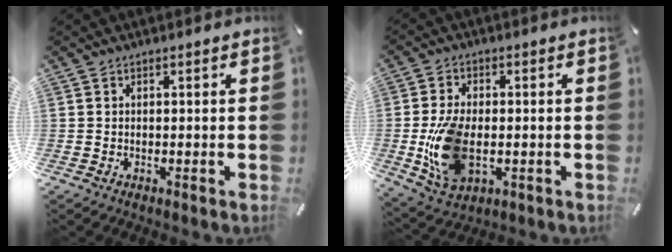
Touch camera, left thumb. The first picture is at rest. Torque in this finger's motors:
{"motor_torque": [2.19, 2.30, 1.05, 0.00, 0.48]}